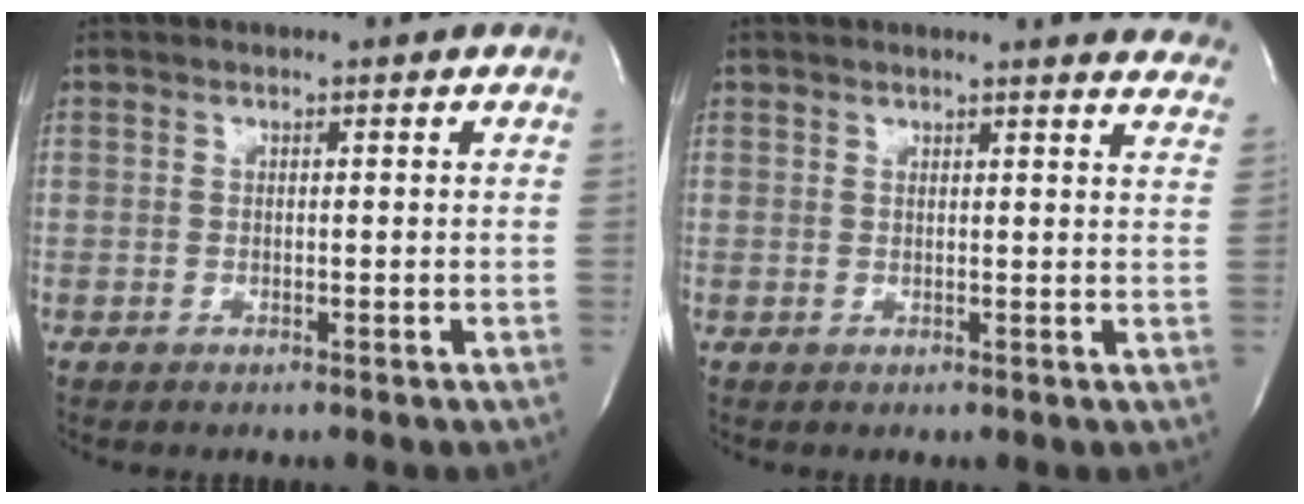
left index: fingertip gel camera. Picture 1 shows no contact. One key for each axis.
{"total": 10.9, "fx": 10.4, "fy": 0.8, "fz": 3.0, "tx": -0.016, "ty": -0.046, "tz": 0.087}